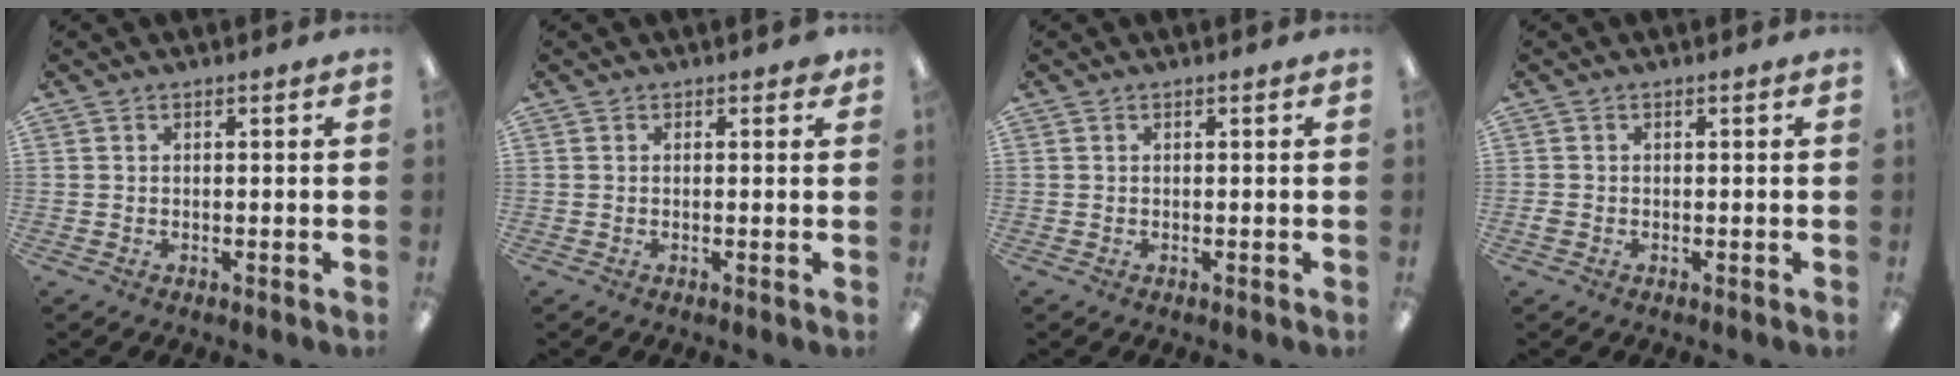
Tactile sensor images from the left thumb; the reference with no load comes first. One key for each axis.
{"total": 1.1, "fx": 0.6, "fy": 0.5, "fz": 0.7, "tx": -0.008, "ty": 0.000, "tz": 0.008}
{"total": 0.0}
{"total": 1.2, "fx": -0.2, "fy": 0.7, "fz": 0.9, "tx": -0.017, "ty": 0.004, "tz": -0.005}